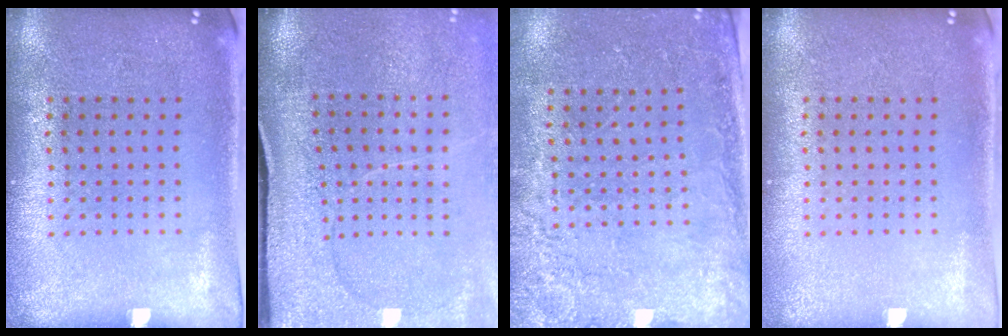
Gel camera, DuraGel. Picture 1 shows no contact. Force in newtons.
{"total": 3.9, "press": 3.2, "slide": 2.3}
{"total": 2.5, "press": 2.4, "slide": 0.8}
{"total": 0.0}